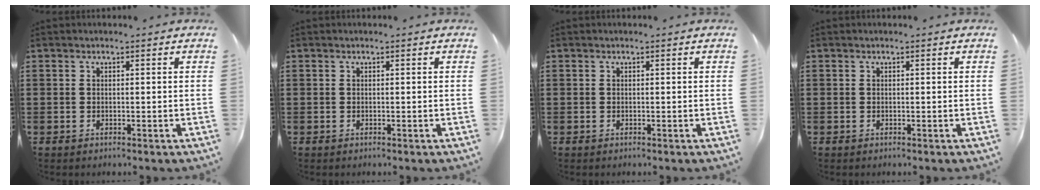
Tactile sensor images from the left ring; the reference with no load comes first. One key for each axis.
{"total": 0.0}
{"total": 0.0}
{"total": 0.0}